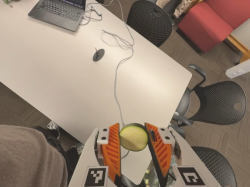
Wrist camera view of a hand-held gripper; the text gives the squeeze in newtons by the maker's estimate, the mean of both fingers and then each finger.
{"total": 9.5, "left": 9.6, "right": 9.4}